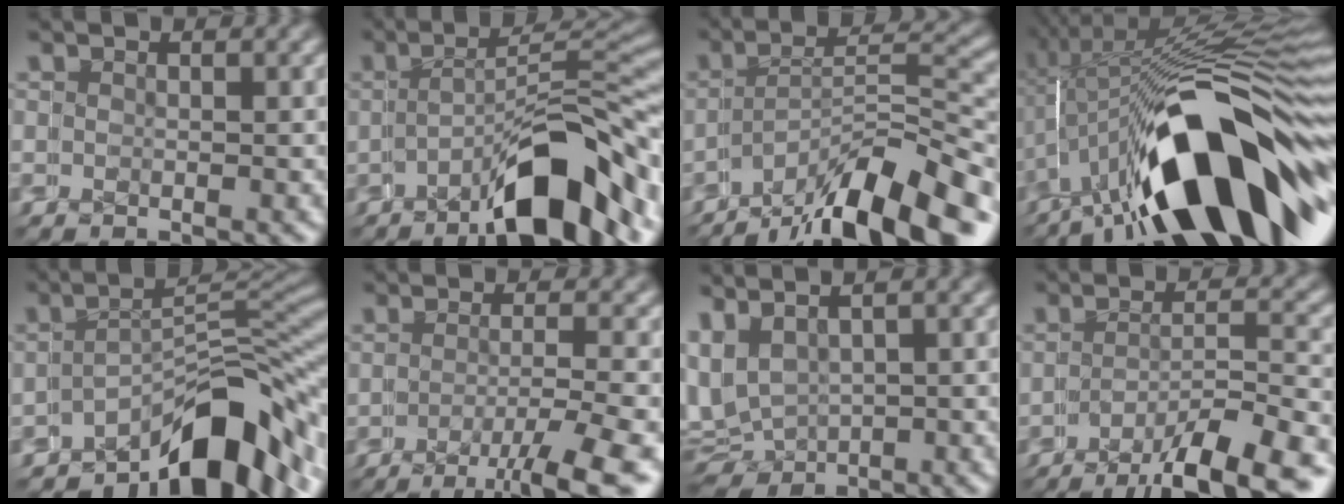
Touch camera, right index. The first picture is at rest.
{"total": 7.6, "force": [-4.7, 1.0, 5.9], "torque": [-0.063, 0.008, -0.062]}
{"total": 8.4, "force": [-5.9, 2.2, 5.5], "torque": [-0.052, 0.015, -0.090]}
{"total": 12.4, "force": [-4.4, 3.2, 11.2], "torque": [-0.135, 0.021, -0.049]}
{"total": 8.2, "force": [-5.6, 2.0, 5.6], "torque": [-0.049, 0.007, -0.083]}
{"total": 6.5, "force": [-5.1, 1.1, 3.9], "torque": [-0.033, -0.006, -0.071]}
{"total": 6.6, "force": [1.4, 5.9, 2.6], "torque": [-0.081, -0.033, 0.042]}
{"total": 7.4, "force": [-6.3, 1.2, 3.6], "torque": [-0.019, 0.006, -0.095]}